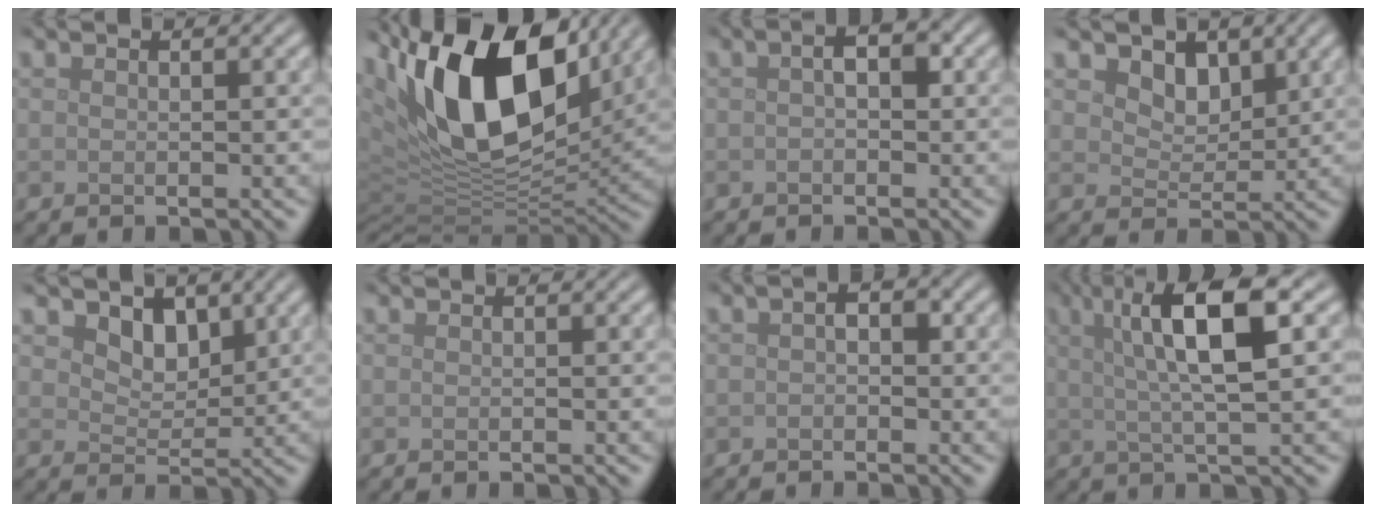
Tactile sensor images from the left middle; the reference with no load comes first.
{"total": 16.4, "force": [7.3, 7.9, 12.4], "torque": [-0.227, 0.017, 0.119]}
{"total": 2.0, "force": [0.1, 1.0, 1.7], "torque": [-0.025, 0.006, -0.003]}
{"total": 2.7, "force": [1.7, 1.7, 1.2], "torque": [-0.032, -0.012, 0.026]}
{"total": 2.9, "force": [1.8, 1.8, 1.3], "torque": [-0.033, -0.011, 0.026]}
{"total": 0.0}
{"total": 1.4, "force": [-0.2, 0.9, 1.0], "torque": [-0.016, 0.001, -0.007]}
{"total": 8.6, "force": [2.7, 2.1, 7.9], "torque": [-0.115, 0.018, 0.038]}